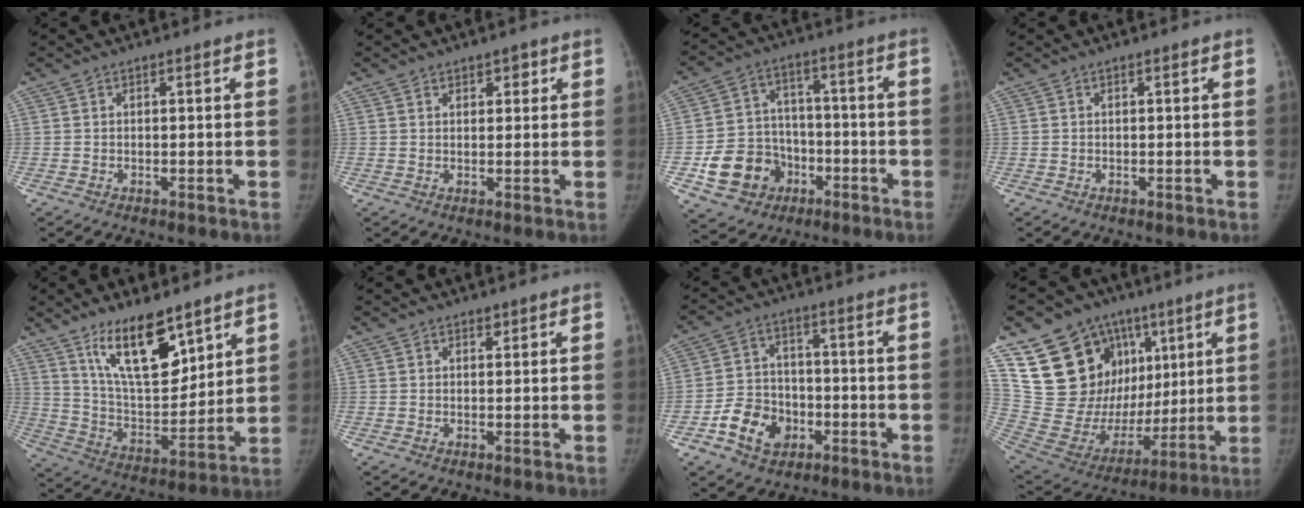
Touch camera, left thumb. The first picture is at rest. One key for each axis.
{"total": 2.2, "fx": 1.3, "fy": 1.4, "fz": 1.1, "tx": 0.004, "ty": -0.006, "tz": 0.018}
{"total": 12.8, "fx": -4.9, "fy": 10.9, "fz": 4.6, "tx": -0.054, "ty": 0.036, "tz": -0.072}
{"total": 0.0}
{"total": 16.3, "fx": 10.6, "fy": 6.3, "fz": 10.7, "tx": -0.146, "ty": -0.070, "tz": 0.201}
{"total": 1.1, "fx": 0.8, "fy": 0.7, "fz": 0.3, "tx": 0.004, "ty": -0.005, "tz": 0.010}
{"total": 9.9, "fx": -4.2, "fy": 7.7, "fz": 4.7, "tx": -0.054, "ty": 0.022, "tz": -0.072}
{"total": 26.7, "fx": 10.2, "fy": 19.1, "fz": 15.5, "tx": -0.209, "ty": 0.010, "tz": 0.196}